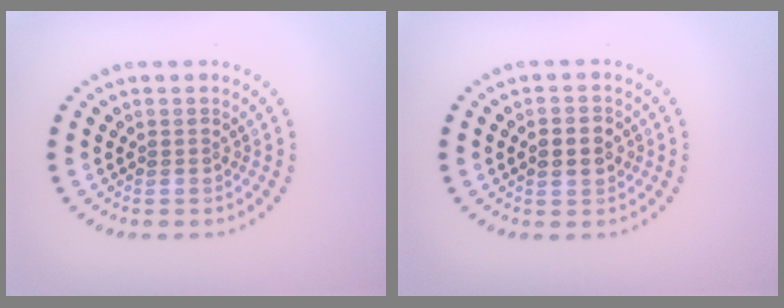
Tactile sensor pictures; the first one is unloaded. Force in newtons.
{"total": 2.9, "press": 2.9, "slide": 0.2}